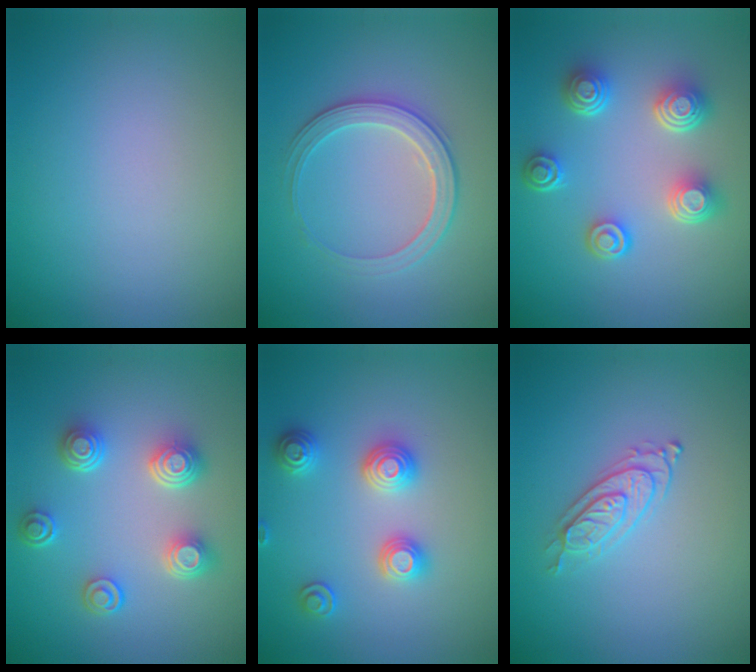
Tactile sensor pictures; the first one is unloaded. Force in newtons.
{"total": 2.9, "press": 2.9, "slide": 0.3}
{"total": 5.0, "press": 3.7, "slide": 3.3}
{"total": 4.4, "press": 3.2, "slide": 2.9}
{"total": 2.9, "press": 2.9, "slide": 0.2}
{"total": 2.2, "press": 2.1, "slide": 0.7}